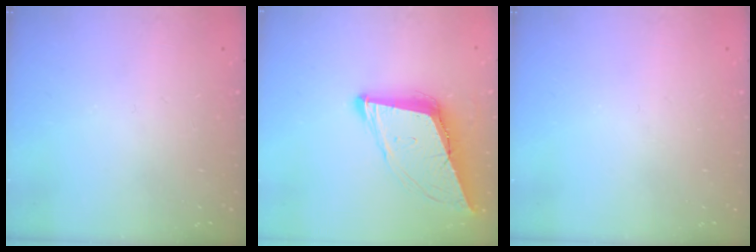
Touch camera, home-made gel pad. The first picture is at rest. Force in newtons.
{"total": 11.8, "press": 11.2, "slide": 3.8}
{"total": 0.0}